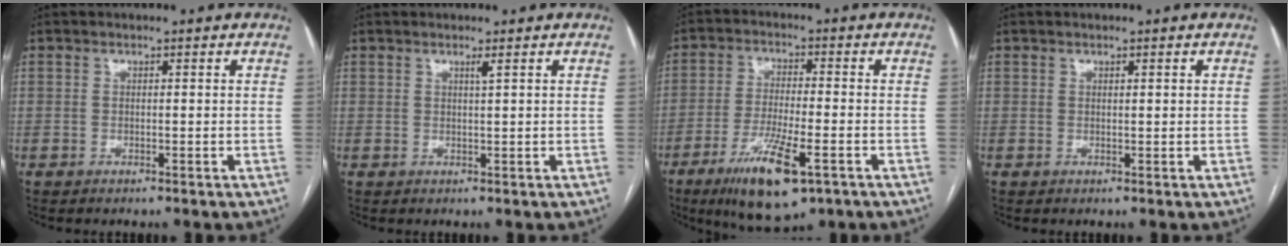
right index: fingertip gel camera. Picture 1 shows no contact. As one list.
[{"total": 0.9, "force": [0.6, -0.3, 0.6], "torque": [-0.017, -0.006, 0.013]}, {"total": 11.9, "force": [-6.1, 2.5, 9.9], "torque": [-0.184, -0.027, -0.098]}, {"total": 0.6, "force": [0.3, 0.1, 0.5], "torque": [-0.011, 0.002, 0.005]}]